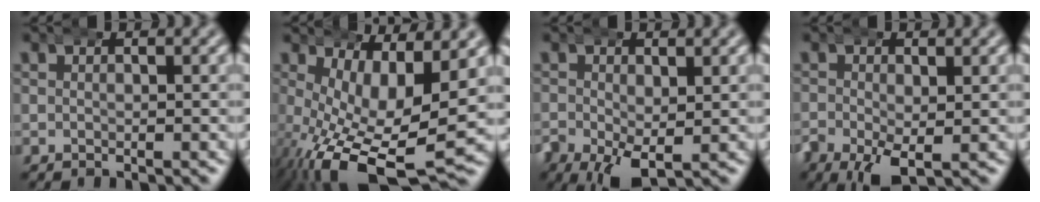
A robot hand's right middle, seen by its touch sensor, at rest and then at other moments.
{"total": 10.5, "force": [-4.1, 5.3, 8.1], "torque": [-0.158, -0.071, -0.029]}
{"total": 5.1, "force": [-2.4, 3.0, 3.3], "torque": [-0.083, -0.040, -0.022]}
{"total": 4.6, "force": [-2.4, 2.5, 3.1], "torque": [-0.077, -0.036, -0.024]}